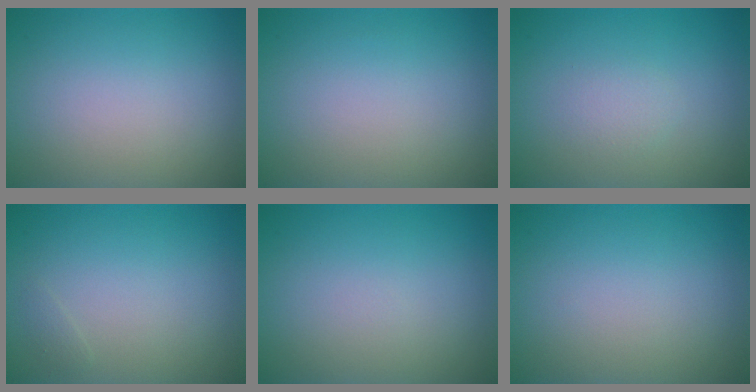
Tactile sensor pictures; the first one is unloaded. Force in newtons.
{"total": 0.0}
{"total": 1.1, "press": 1.1, "slide": 0.0}
{"total": 0.5, "press": 0.5, "slide": 0.1}
{"total": 0.0}
{"total": 0.0}